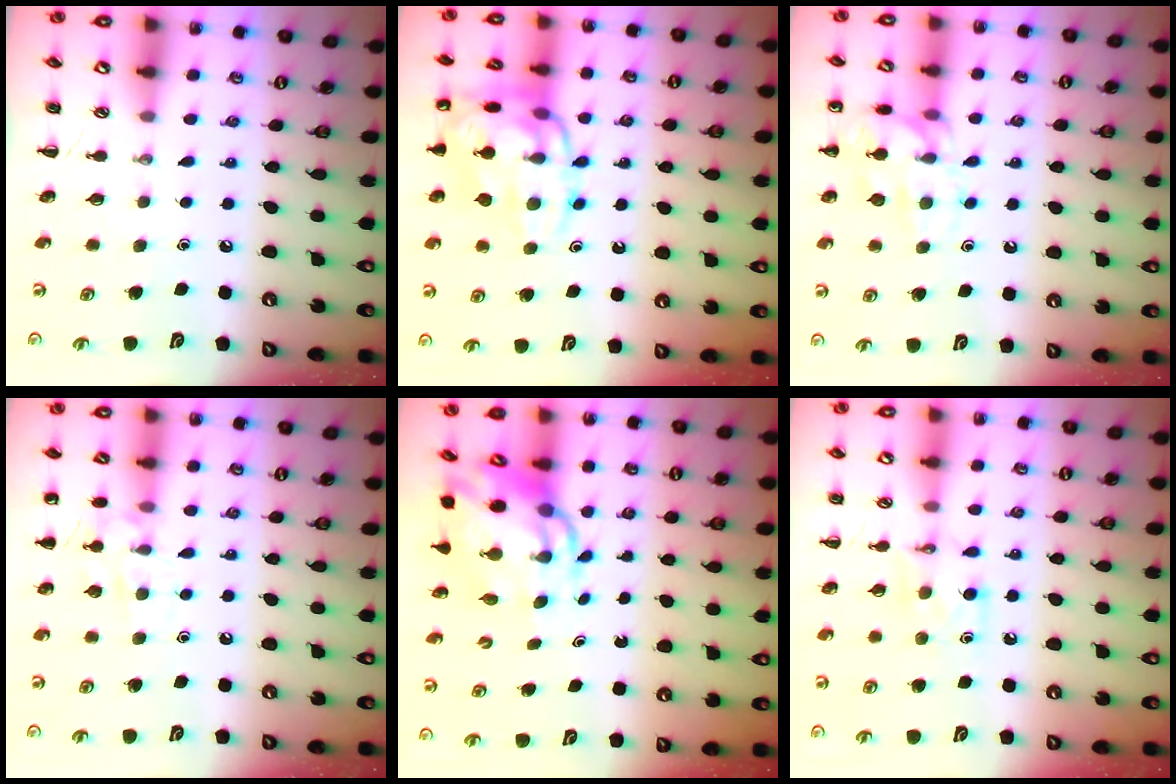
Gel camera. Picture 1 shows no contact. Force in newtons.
{"total": 16.4, "press": 16.4, "slide": 0.5}
{"total": 13.6, "press": 13.6, "slide": 0.8}
{"total": 8.7, "press": 8.6, "slide": 0.8}
{"total": 8.7, "press": 8.4, "slide": 2.2}
{"total": 5.6, "press": 5.5, "slide": 1.2}